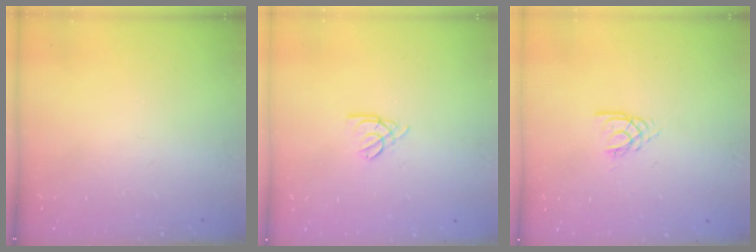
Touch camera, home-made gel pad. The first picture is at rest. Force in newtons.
{"total": 2.6, "press": 2.5, "slide": 0.5}
{"total": 2.1, "press": 2.1, "slide": 0.3}